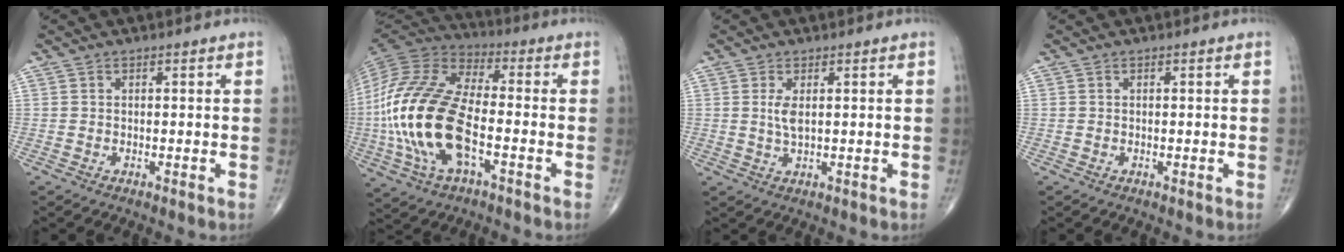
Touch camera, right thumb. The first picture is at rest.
{"total": 22.4, "force": [-4.6, 10.7, 19.1], "torque": [-0.418, 0.015, -0.084]}
{"total": 2.8, "force": [0.5, 1.0, 2.5], "torque": [-0.055, -0.004, 0.015]}
{"total": 0.0}